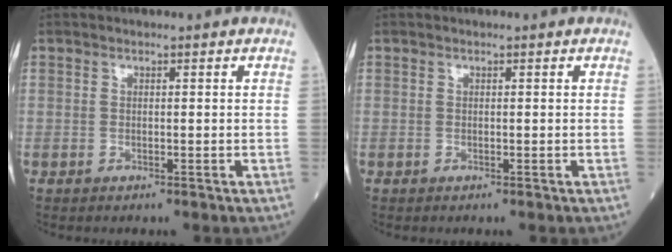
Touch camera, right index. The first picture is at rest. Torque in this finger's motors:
{"motor_torque": [0.00, 0.00, 0.00, 0.00]}